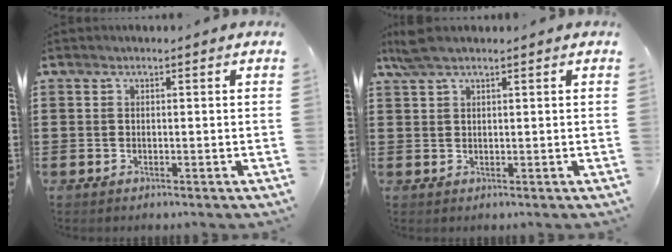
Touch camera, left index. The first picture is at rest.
{"total": 3.0, "force": [2.1, 0.5, 2.1], "torque": [-0.046, 0.002, 0.039]}